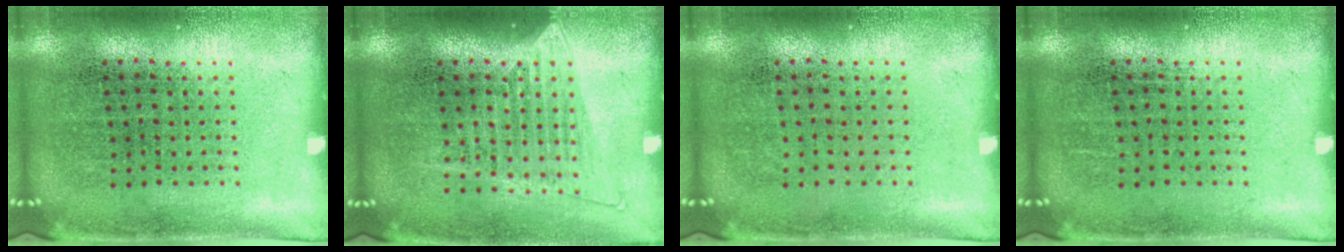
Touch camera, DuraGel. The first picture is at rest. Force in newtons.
{"total": 1.3, "press": 1.1, "slide": 0.6}
{"total": 0.0}
{"total": 0.0}